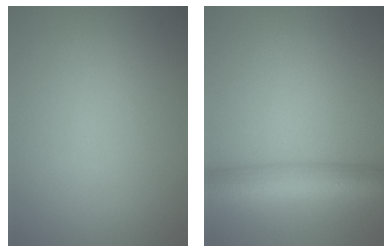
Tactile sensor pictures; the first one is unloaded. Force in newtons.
{"total": 5.9, "press": 5.9, "slide": 0.2}